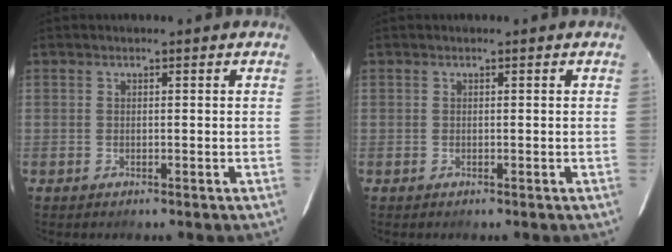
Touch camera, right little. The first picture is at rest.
{"total": 0.0}